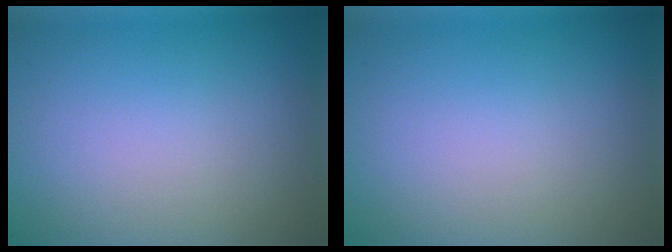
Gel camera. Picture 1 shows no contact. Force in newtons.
{"total": 0.0}